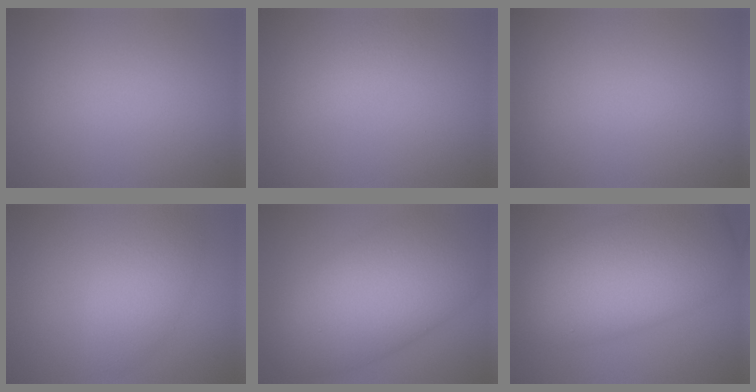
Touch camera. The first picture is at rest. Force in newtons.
{"total": 1.4, "press": 1.4, "slide": 0.1}
{"total": 0.0}
{"total": 3.9, "press": 3.9, "slide": 0.2}
{"total": 12.7, "press": 12.7, "slide": 0.2}
{"total": 11.1, "press": 11.1, "slide": 0.3}